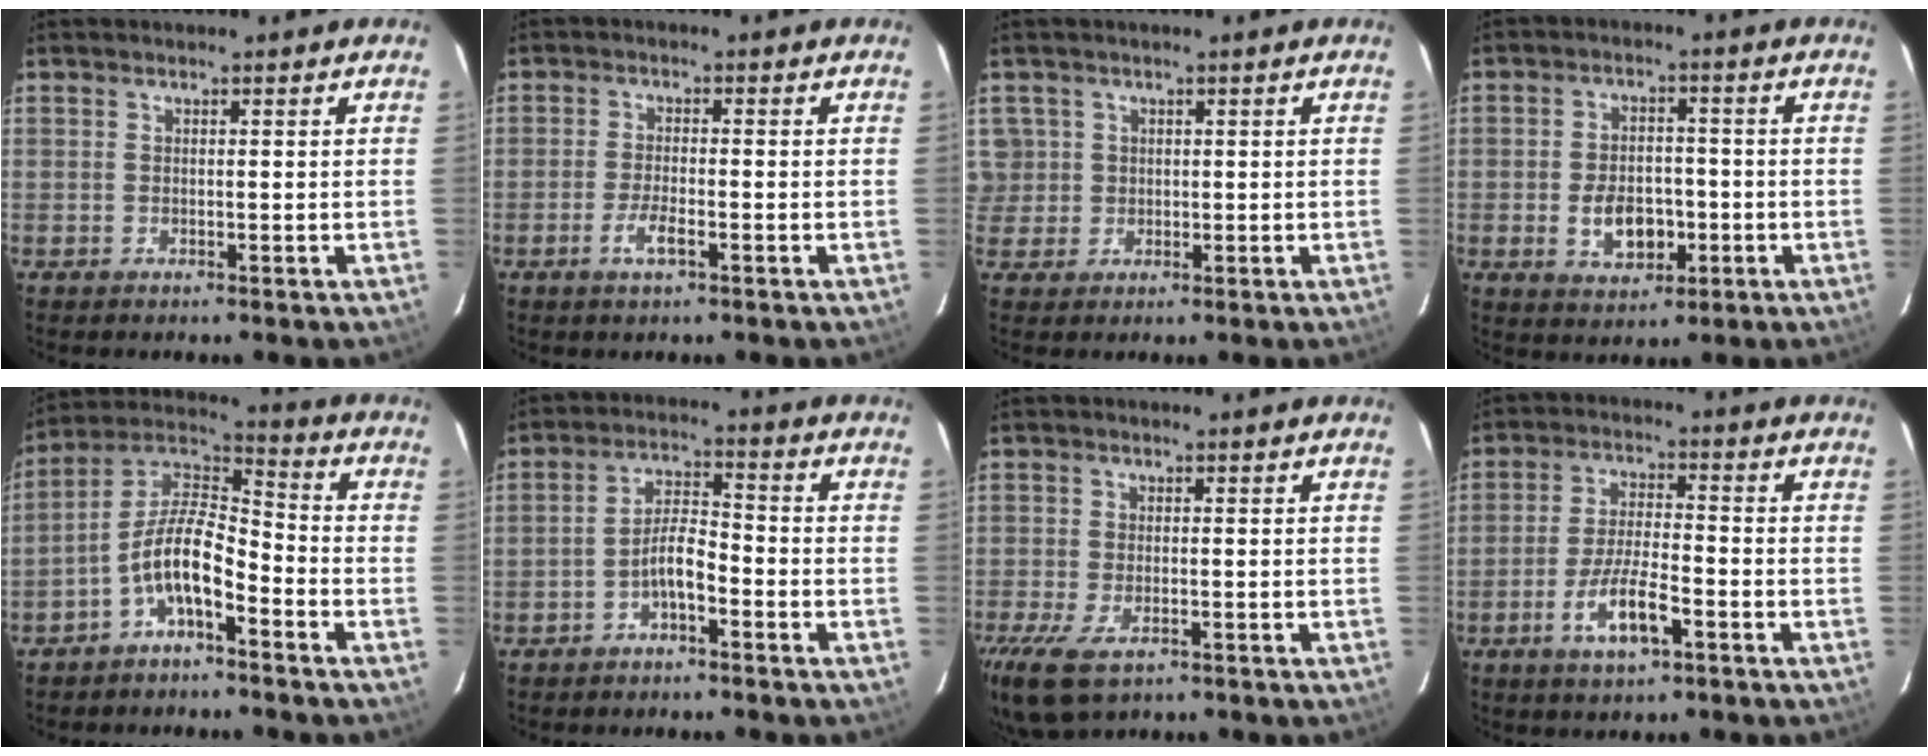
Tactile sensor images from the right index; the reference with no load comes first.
{"total": 3.5, "force": [-1.9, 0.7, 2.9], "torque": [-0.067, -0.003, -0.036]}
{"total": 4.5, "force": [0.7, 4.4, 0.5], "torque": [0.005, 0.017, 0.017]}
{"total": 7.9, "force": [-2.3, 5.2, 5.5], "torque": [-0.111, 0.004, -0.025]}
{"total": 9.9, "force": [-5.1, 3.5, 7.7], "torque": [-0.169, 0.014, -0.098]}
{"total": 4.8, "force": [-2.9, 1.3, 3.6], "torque": [-0.077, 0.015, -0.052]}
{"total": 9.3, "force": [-5.6, 4.4, 6.0], "torque": [-0.145, -0.035, -0.099]}
{"total": 8.3, "force": [-4.2, 2.1, 6.8], "torque": [-0.140, -0.004, -0.074]}